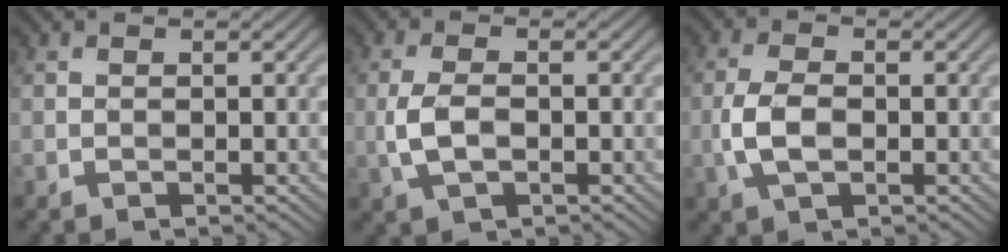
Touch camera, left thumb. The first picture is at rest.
{"total": 4.1, "force": [-0.8, 2.0, 3.5], "torque": [-0.088, -0.002, -0.019]}
{"total": 4.6, "force": [-0.9, 2.4, 3.8], "torque": [-0.095, -0.001, -0.021]}